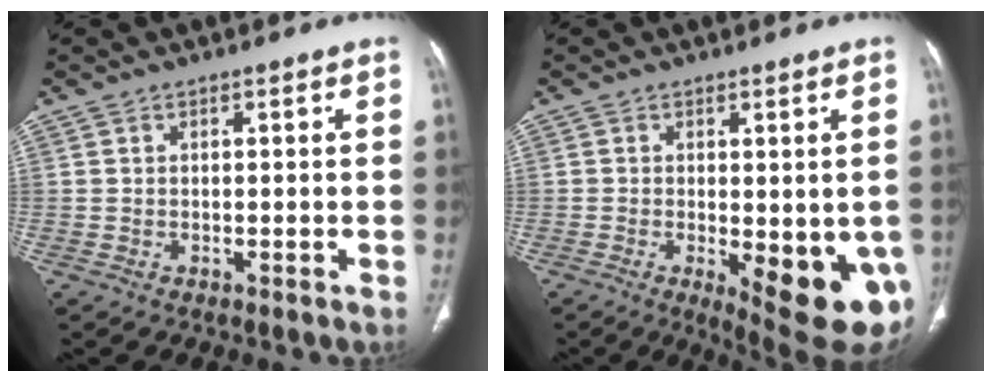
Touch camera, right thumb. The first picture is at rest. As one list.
[{"total": 14.1, "force": [-4.2, 5.1, 12.4], "torque": [-0.125, -0.016, -0.039]}]